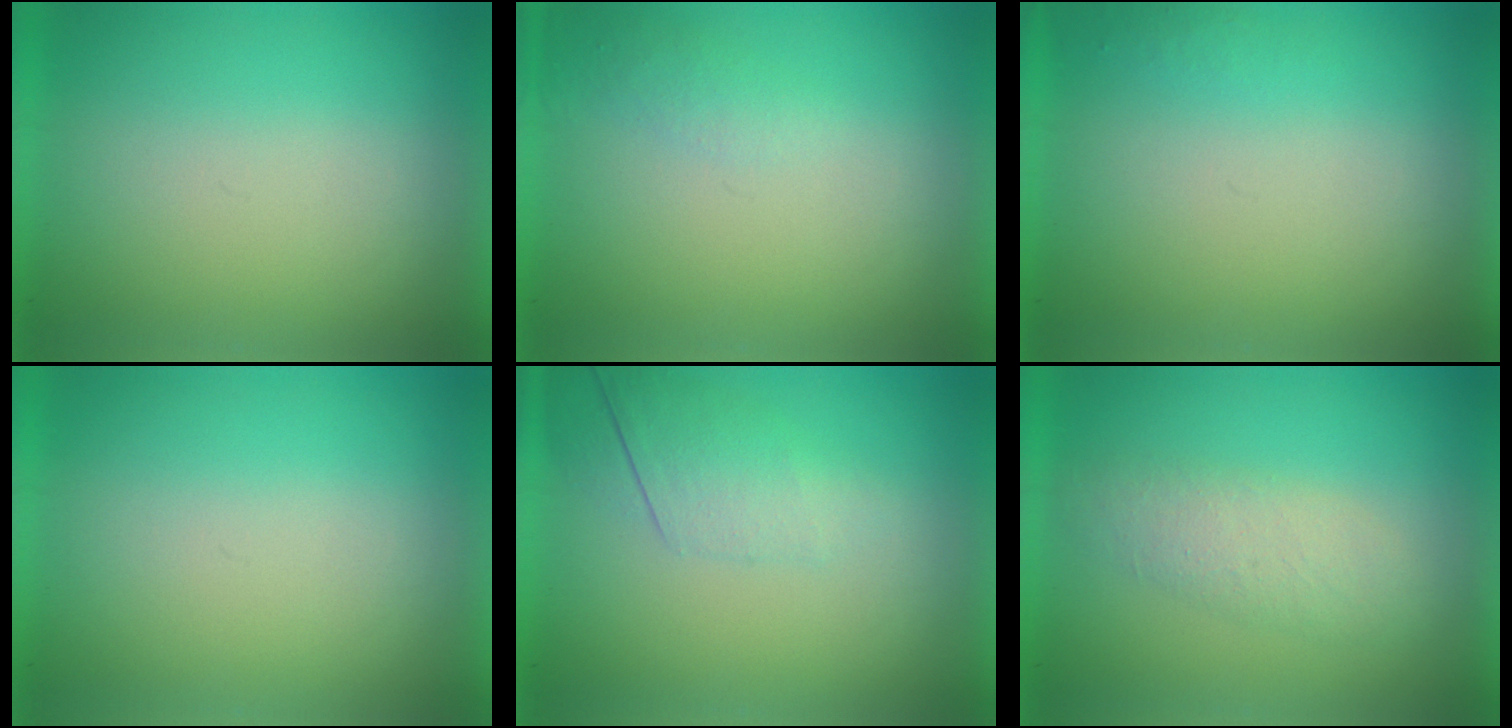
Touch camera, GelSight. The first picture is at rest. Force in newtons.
{"total": 1.2}
{"total": 1.0}
{"total": 0.0}
{"total": 2.2}
{"total": 1.8}